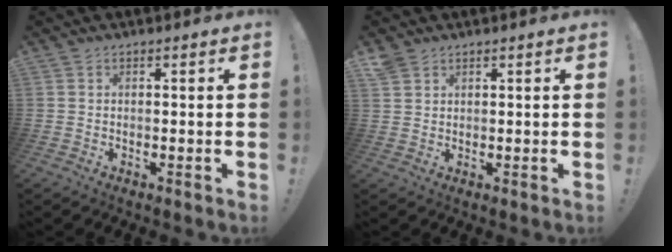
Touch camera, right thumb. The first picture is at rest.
{"total": 2.7, "force": [2.2, 1.3, 1.0], "torque": [-0.023, -0.009, 0.043]}